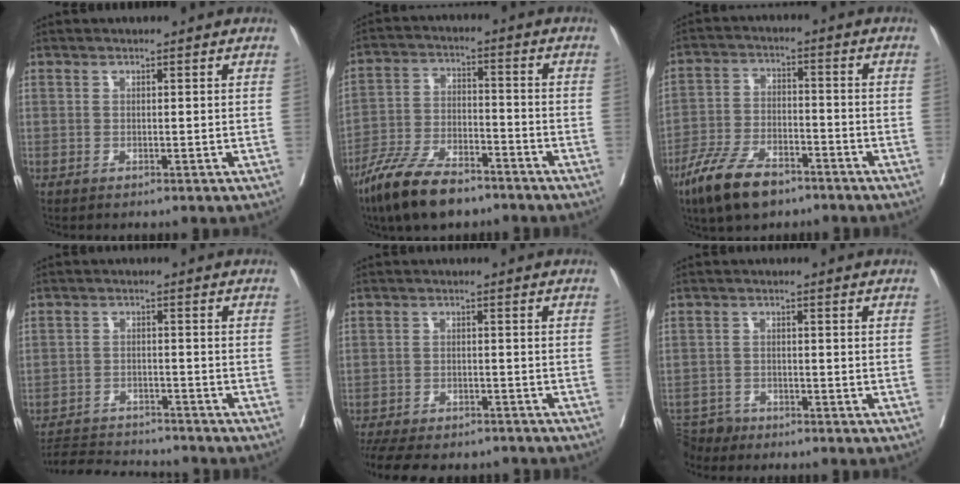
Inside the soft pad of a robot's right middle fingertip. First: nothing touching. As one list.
[{"total": 11.9, "force": [-9.0, 3.6, 6.8], "torque": [-0.135, -0.017, -0.171]}, {"total": 10.2, "force": [-7.2, 3.8, 6.2], "torque": [-0.129, -0.011, -0.134]}, {"total": 8.6, "force": [-8.4, 1.4, 1.1], "torque": [-0.018, 0.003, -0.135]}, {"total": 13.5, "force": [-11.5, 5.0, 4.9], "torque": [-0.102, -0.002, -0.155]}, {"total": 3.7, "force": [-3.5, 1.1, -0.6], "torque": [0.014, -0.006, -0.064]}]